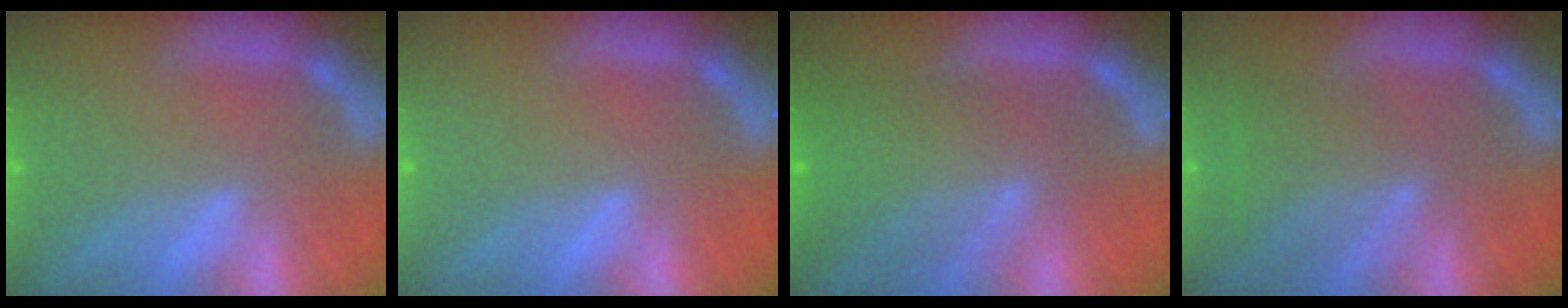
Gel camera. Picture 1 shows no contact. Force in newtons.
{"total": 0.0}
{"total": 8.0}
{"total": 5.1}